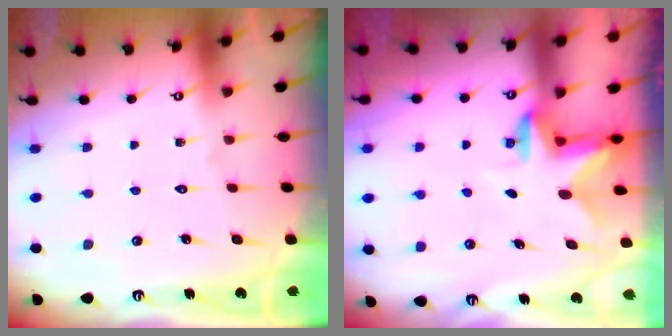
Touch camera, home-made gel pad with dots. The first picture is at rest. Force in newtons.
{"total": 2.5, "press": 2.5, "slide": 0.5}